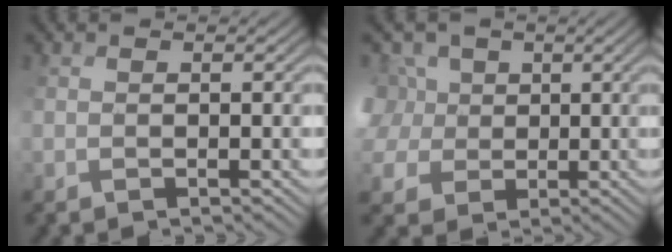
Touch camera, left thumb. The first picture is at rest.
{"total": 10.7, "force": [2.8, 9.0, 5.1], "torque": [-0.161, 0.023, 0.027]}